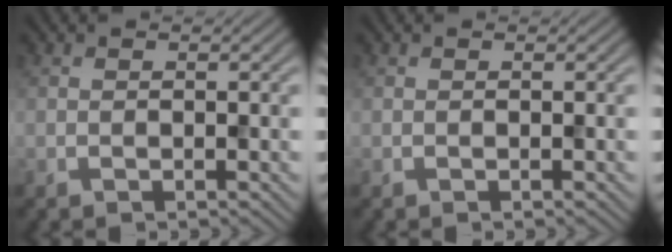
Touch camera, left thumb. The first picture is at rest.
{"total": 0.0}